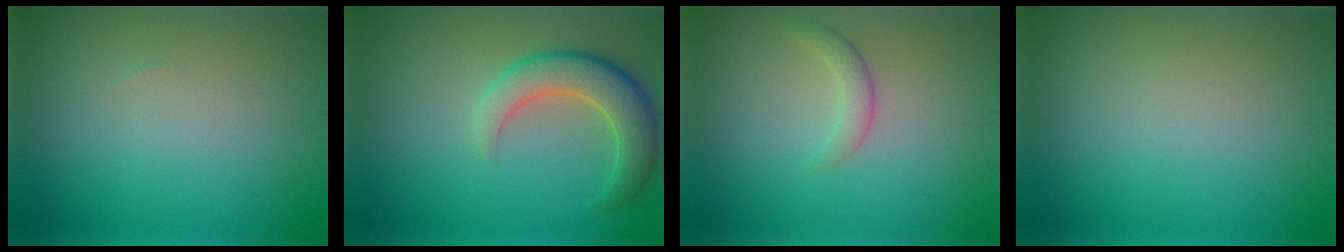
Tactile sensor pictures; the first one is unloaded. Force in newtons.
{"total": 5.2, "press": 5.1, "slide": 0.6}
{"total": 1.6, "press": 1.6, "slide": 0.1}
{"total": 0.0}